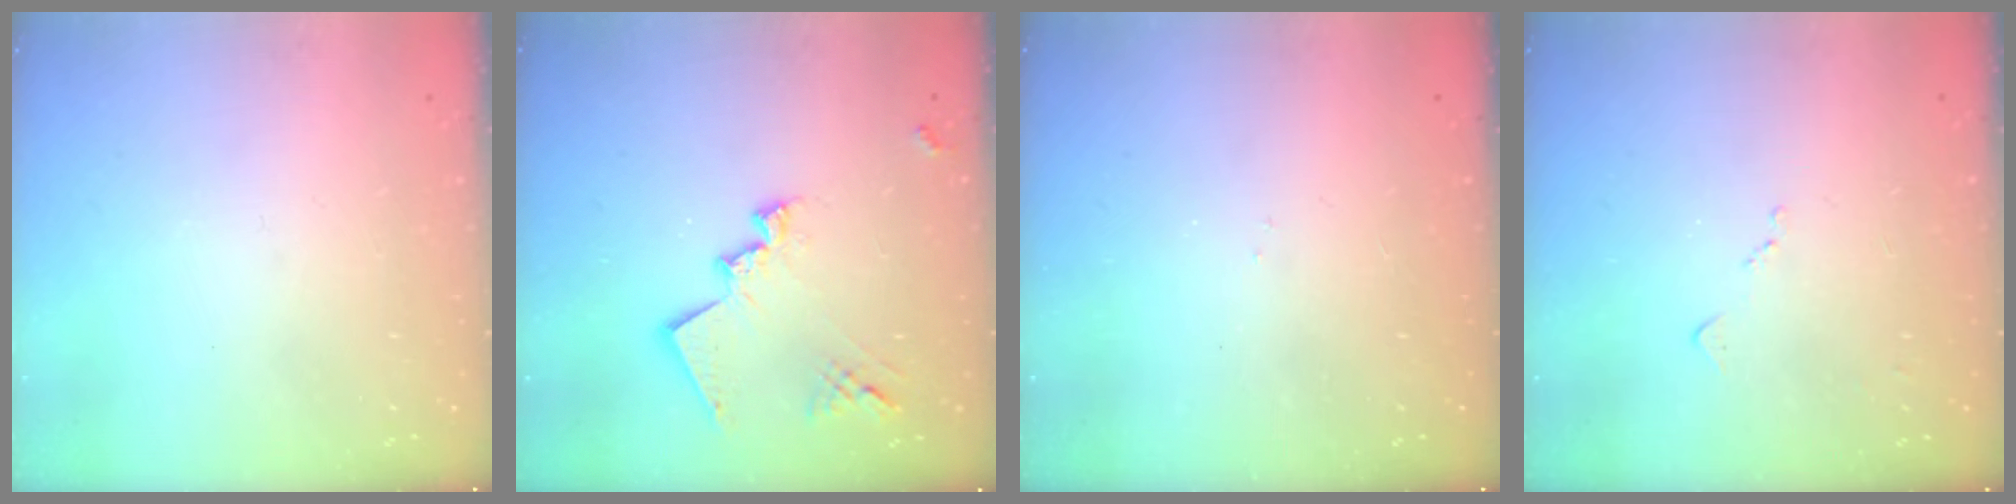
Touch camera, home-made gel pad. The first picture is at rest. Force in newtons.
{"total": 15.6, "press": 15.5, "slide": 1.2}
{"total": 3.1, "press": 3.0, "slide": 0.6}
{"total": 6.1, "press": 6.0, "slide": 0.8}